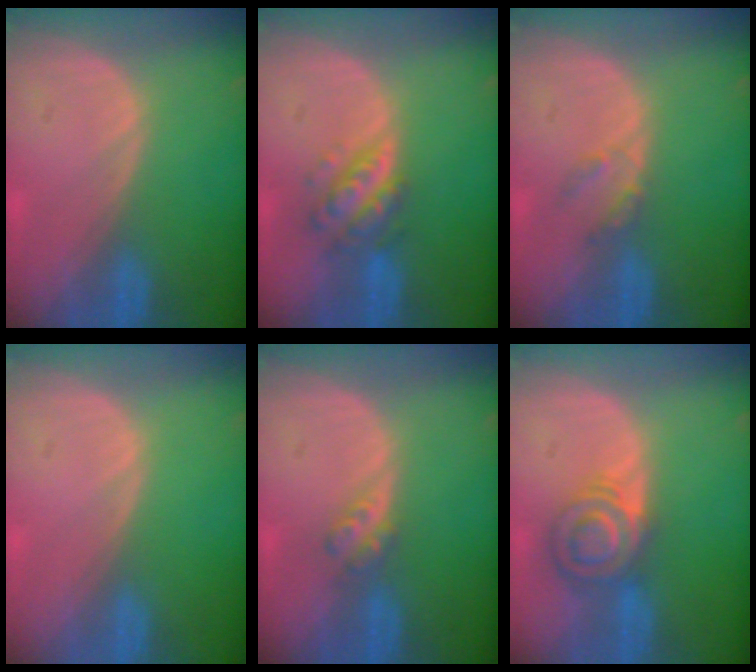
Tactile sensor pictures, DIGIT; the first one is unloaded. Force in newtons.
{"total": 5.6, "press": 5.2, "slide": 2.1}
{"total": 2.2, "press": 2.1, "slide": 0.4}
{"total": 0.0}
{"total": 2.7, "press": 2.3, "slide": 1.3}
{"total": 6.3, "press": 6.1, "slide": 1.4}